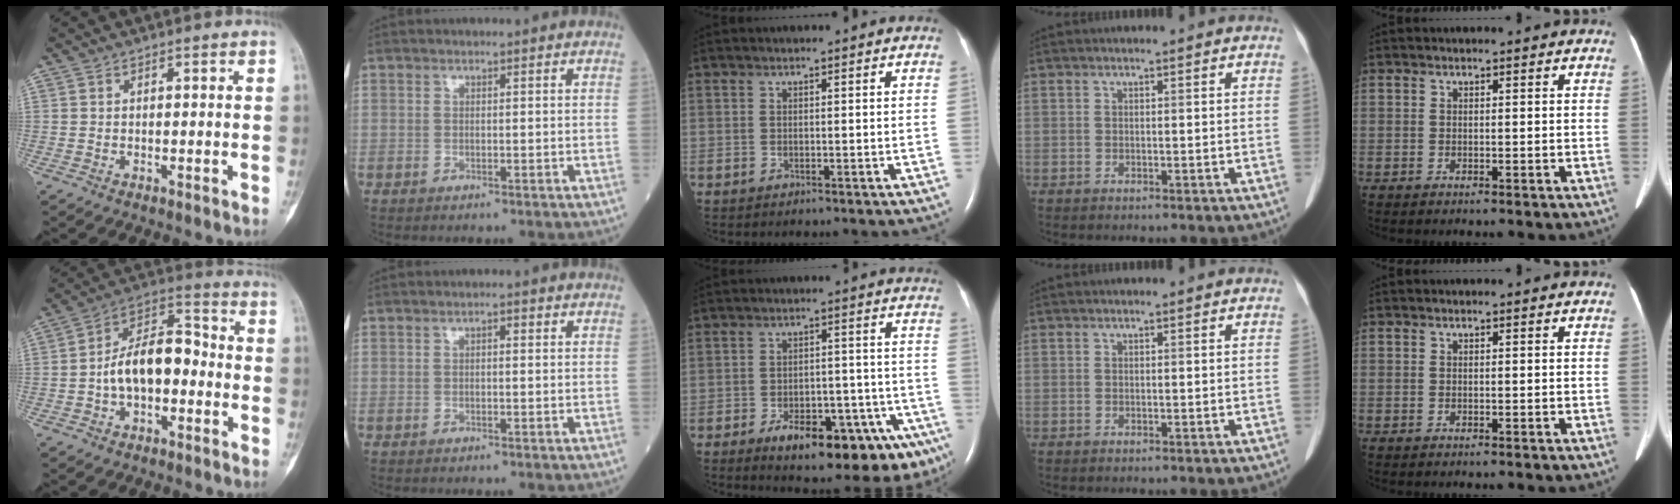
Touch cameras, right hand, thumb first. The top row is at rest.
{"thumb": {"total": 12.4, "force": [-2.2, 7.3, 9.9], "torque": [-0.153, 0.050, -0.047]}, "index": {"total": 0.9, "force": [0.3, 0.1, 0.9], "torque": [-0.017, 0.003, 0.004]}, "middle": {"total": 17.2, "force": [-10.0, 6.0, 12.6], "torque": [-0.102, 0.019, -0.129]}}